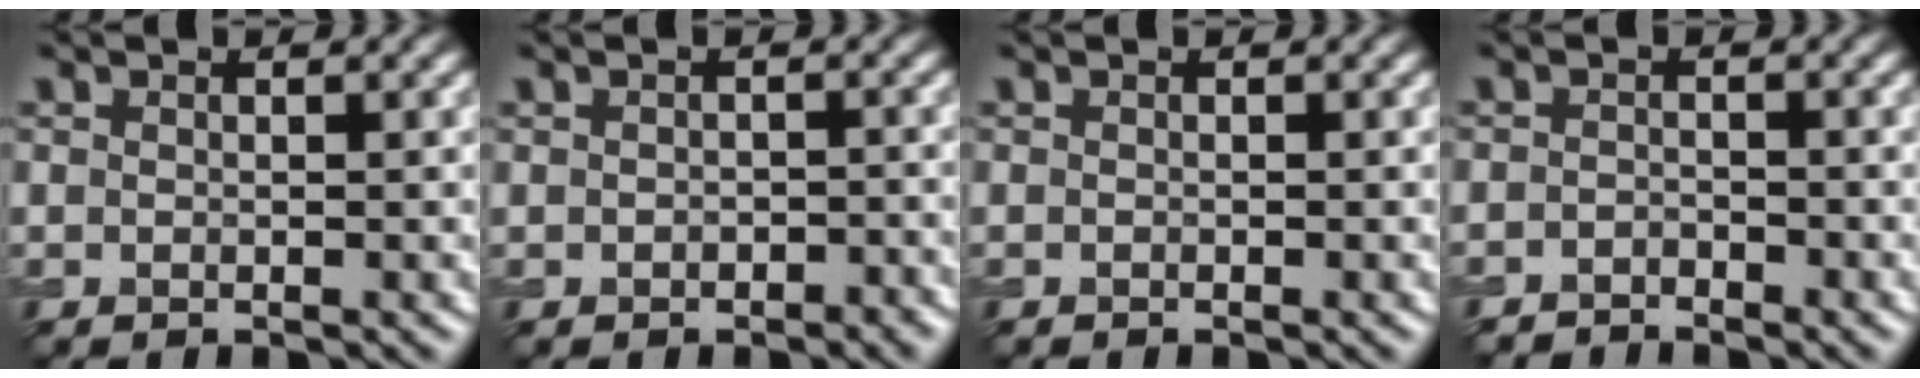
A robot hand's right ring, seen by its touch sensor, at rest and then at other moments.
{"total": 1.2, "force": [-0.5, 0.9, 0.6], "torque": [-0.008, -0.004, -0.008]}
{"total": 0.0}
{"total": 1.6, "force": [-1.5, 0.4, 0.1], "torque": [0.001, 0.002, -0.031]}